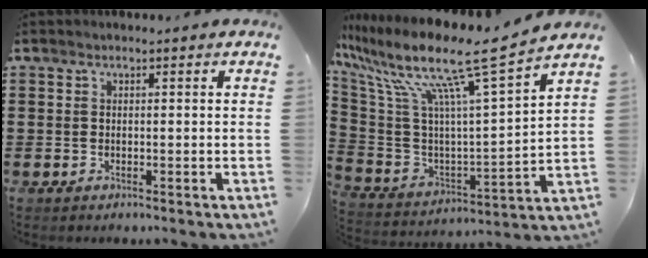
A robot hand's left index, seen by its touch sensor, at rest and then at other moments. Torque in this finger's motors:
{"motor_torque": [1.93, -0.21, 0.51, 0.21]}